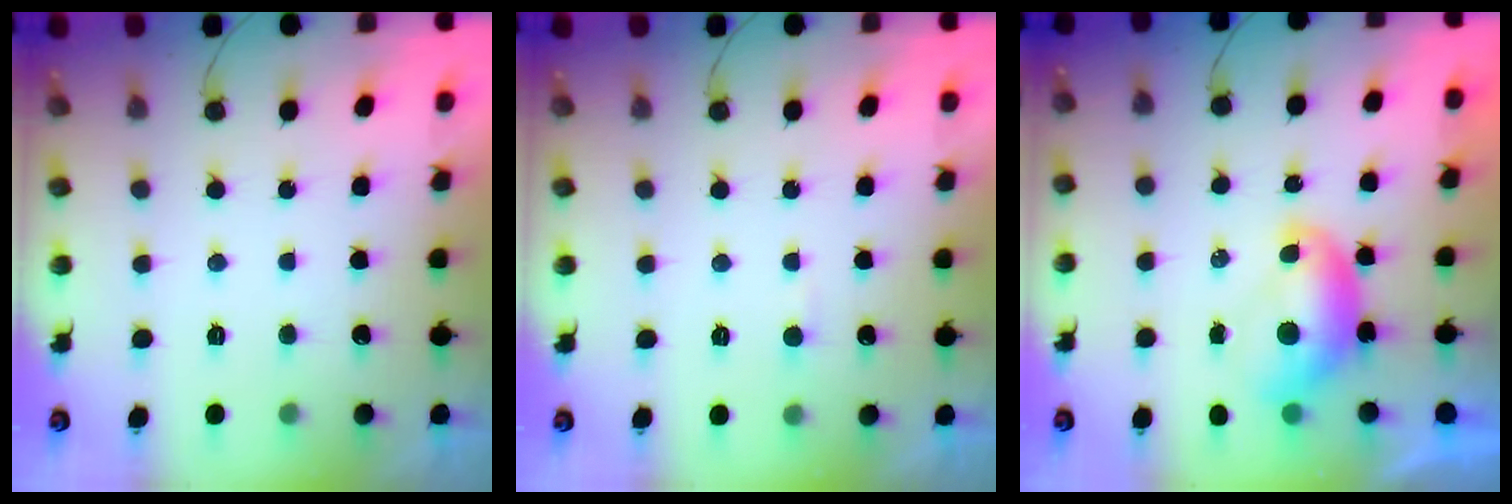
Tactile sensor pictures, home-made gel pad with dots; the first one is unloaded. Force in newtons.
{"total": 2.3, "press": 2.3, "slide": 0.3}
{"total": 8.4, "press": 8.3, "slide": 0.6}